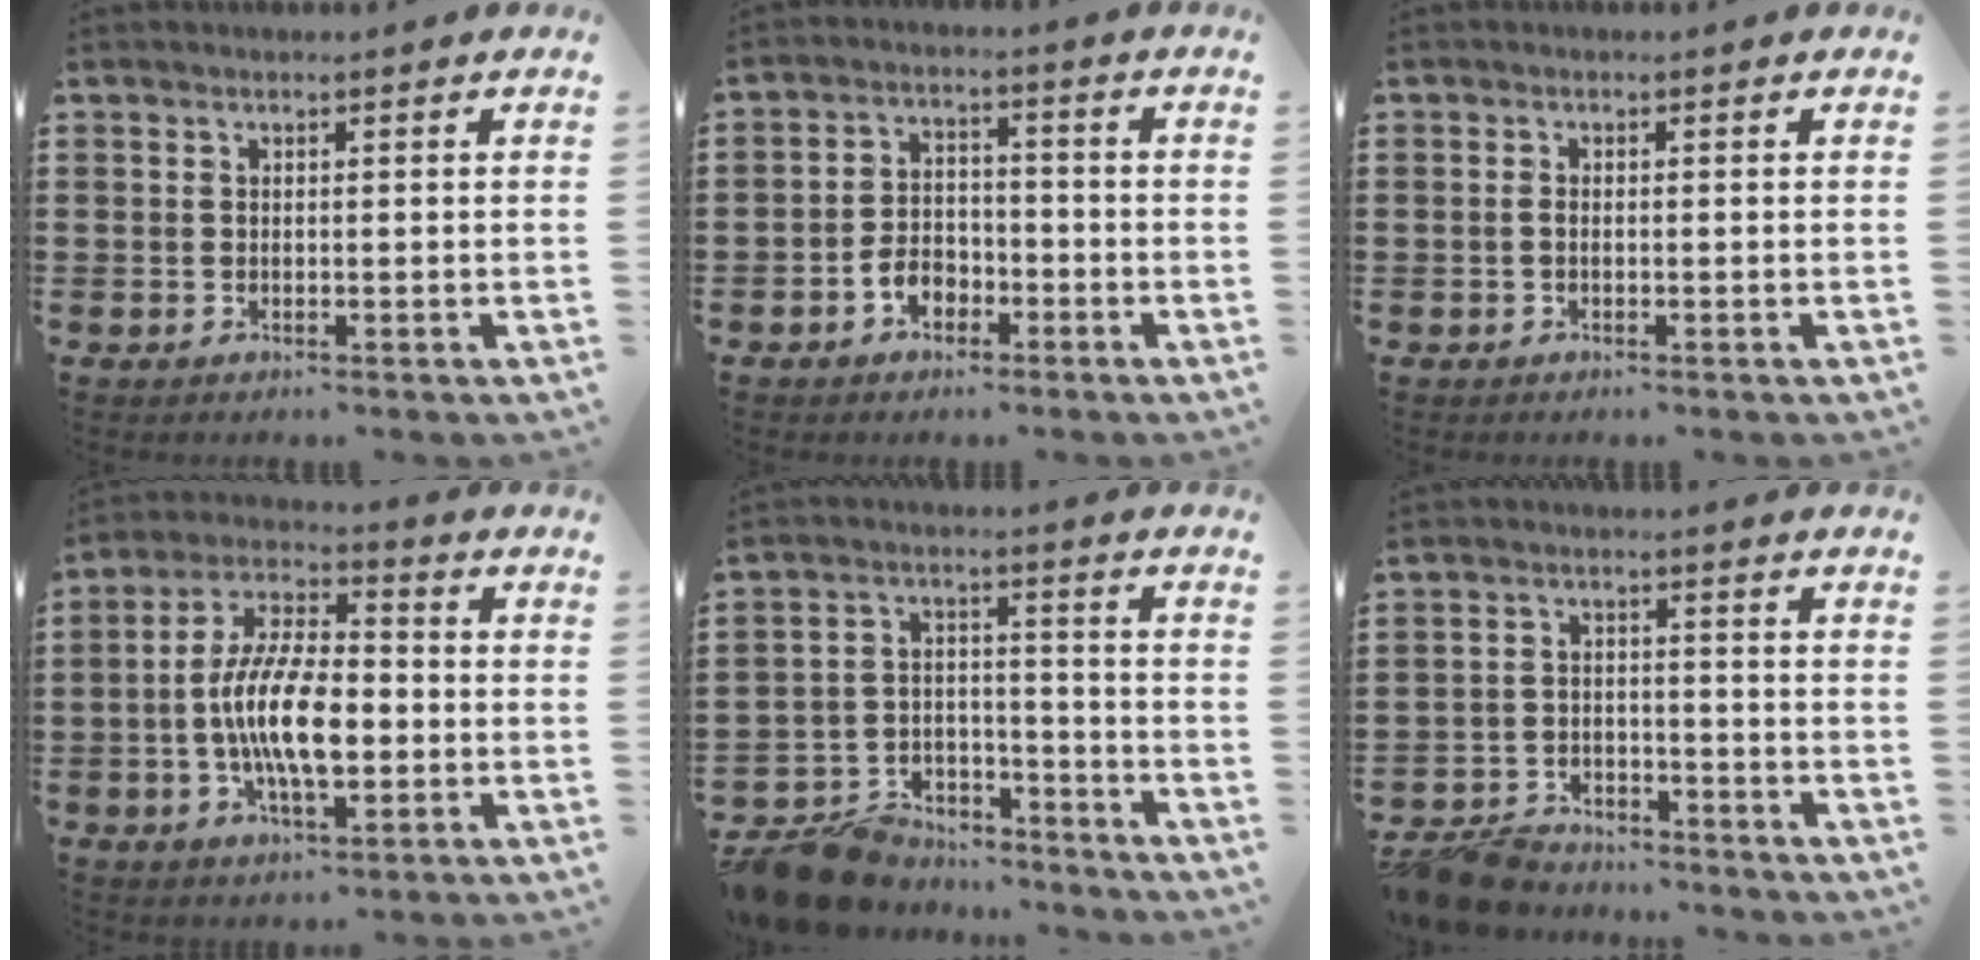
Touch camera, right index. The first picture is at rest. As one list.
[{"total": 4.3, "force": [-2.4, 2.9, 2.0], "torque": [-0.048, 0.003, -0.048]}, {"total": 0.8, "force": [-0.3, 0.2, 0.7], "torque": [-0.016, -0.007, -0.005]}, {"total": 11.9, "force": [-1.9, 4.9, 10.7], "torque": [-0.239, -0.009, -0.041]}, {"total": 9.6, "force": [-9.0, 2.9, 1.6], "torque": [-0.042, 0.031, -0.176]}, {"total": 7.1, "force": [-6.7, 1.8, 1.3], "torque": [-0.045, 0.011, -0.136]}]